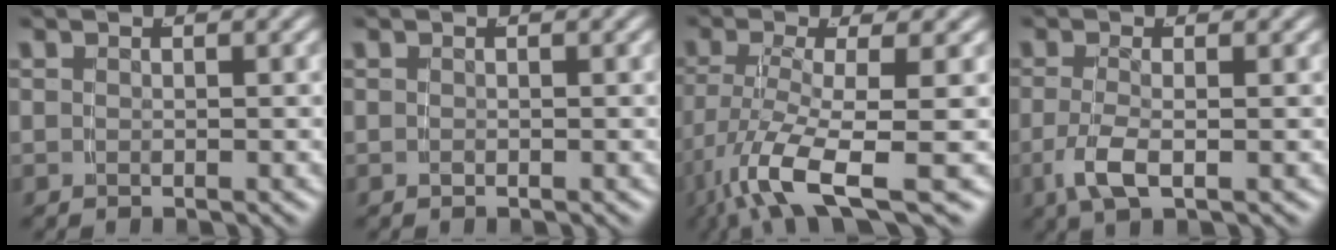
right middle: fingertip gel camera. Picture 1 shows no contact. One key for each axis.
{"total": 0.0}
{"total": 7.3, "fx": -3.7, "fy": 2.0, "fz": 5.9, "tx": -0.117, "ty": -0.033, "tz": -0.044}
{"total": 2.9, "fx": -1.1, "fy": 0.7, "fz": 2.6, "tx": -0.063, "ty": -0.011, "tz": -0.016}